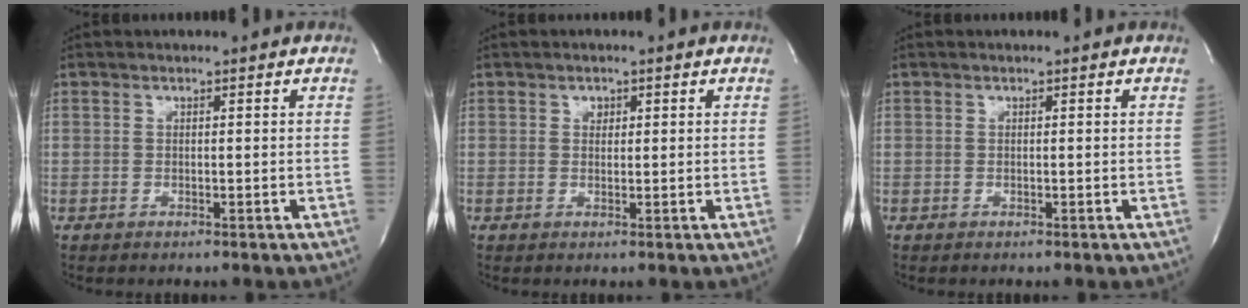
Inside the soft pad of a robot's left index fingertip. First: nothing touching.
{"total": 1.0, "force": [0.5, 0.8, 0.5], "torque": [-0.005, 0.000, 0.006]}
{"total": 0.0}